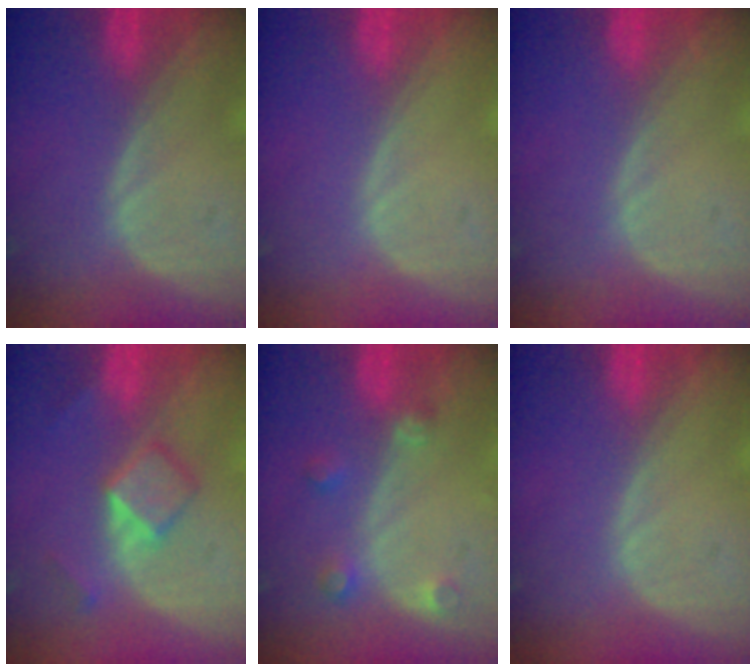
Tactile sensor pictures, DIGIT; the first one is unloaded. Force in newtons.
{"total": 0.0}
{"total": 0.0}
{"total": 5.4, "press": 4.6, "slide": 2.8}
{"total": 3.2, "press": 2.9, "slide": 1.3}
{"total": 0.0}